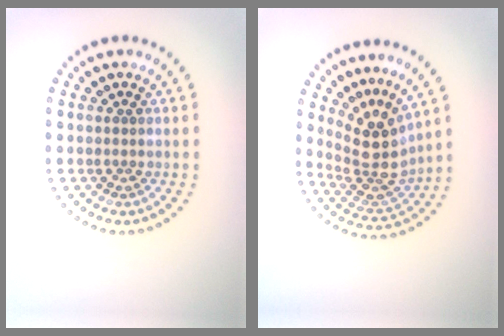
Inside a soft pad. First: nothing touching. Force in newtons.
{"total": 4.4, "press": 3.3, "slide": 3.0}